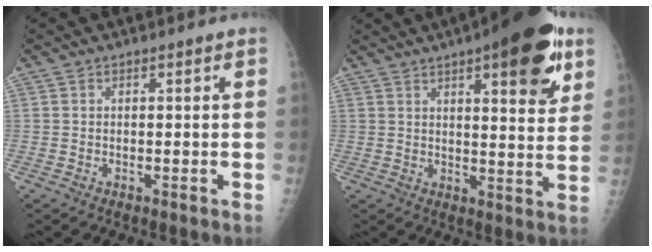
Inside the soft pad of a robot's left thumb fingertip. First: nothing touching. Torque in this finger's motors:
{"motor_torque": [2.24, 0.95, 1.51, -0.75, 0.27]}